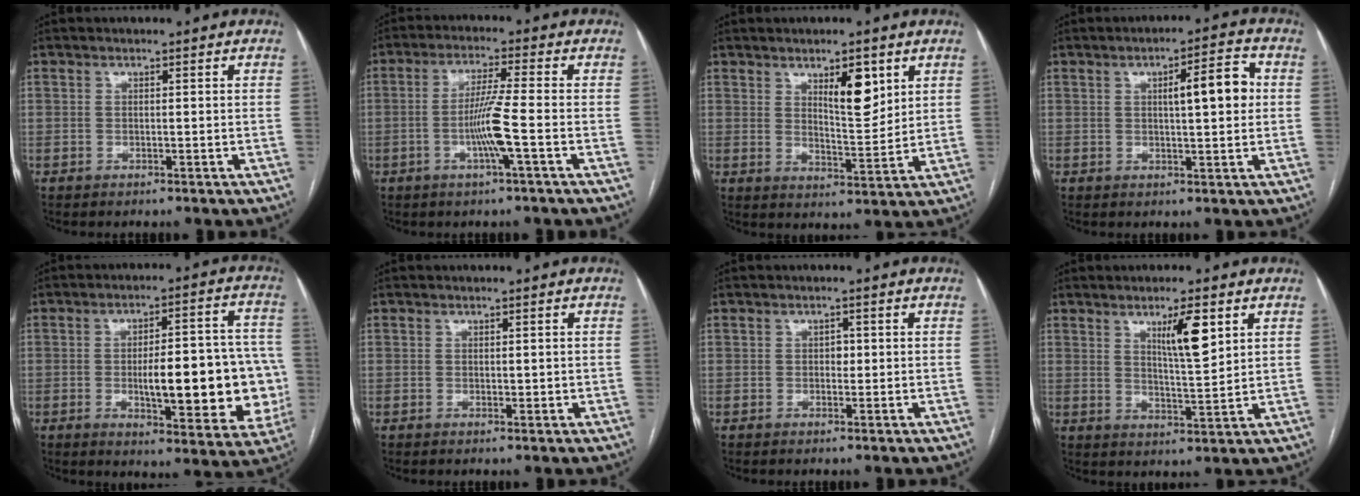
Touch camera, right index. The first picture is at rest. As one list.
[{"total": 6.8, "force": [-1.9, -0.8, 6.4], "torque": [-0.125, -0.003, -0.038]}, {"total": 7.0, "force": [3.5, 2.0, 5.7], "torque": [-0.093, -0.007, 0.058]}, {"total": 7.2, "force": [1.2, 1.4, 6.9], "torque": [-0.101, 0.015, 0.017]}, {"total": 18.5, "force": [-2.7, 5.3, 17.6], "torque": [-0.188, 0.027, -0.020]}, {"total": 1.1, "force": [0.2, 0.6, 0.9], "torque": [-0.010, -0.003, 0.005]}, {"total": 1.3, "force": [0.1, 1.0, 0.9], "torque": [-0.009, 0.003, -0.001]}, {"total": 6.8, "force": [3.3, 0.9, 5.9], "torque": [-0.102, -0.007, 0.057]}]